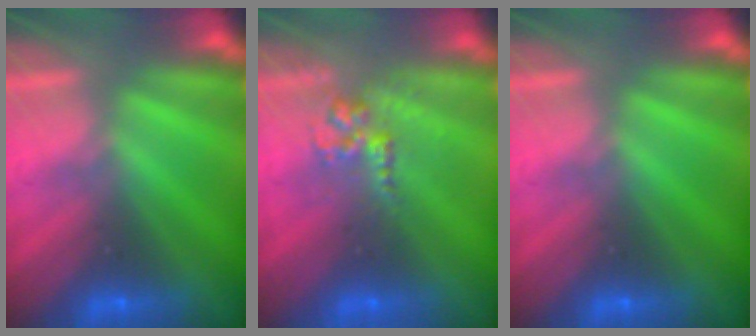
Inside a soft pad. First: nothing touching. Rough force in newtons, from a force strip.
{"total": 2.6}
{"total": 0.0}